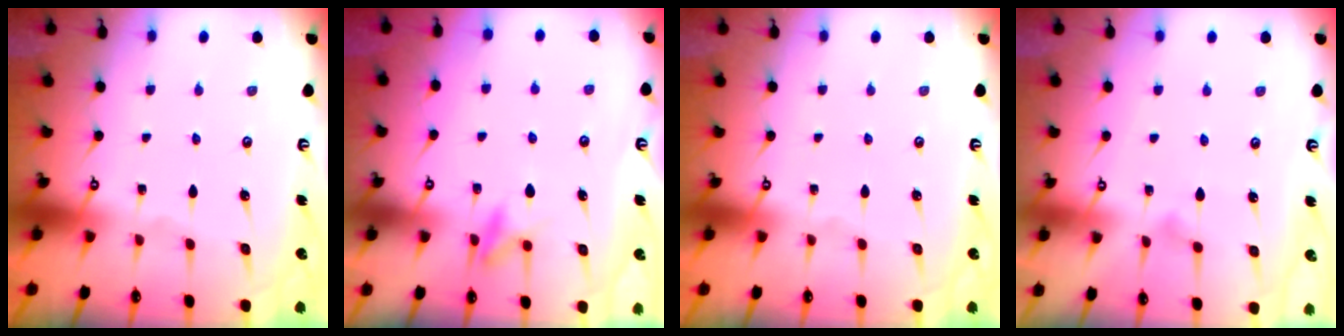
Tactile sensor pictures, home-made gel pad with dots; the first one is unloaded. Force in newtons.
{"total": 8.3, "press": 8.3, "slide": 0.9}
{"total": 0.0}
{"total": 5.4, "press": 5.4, "slide": 0.4}